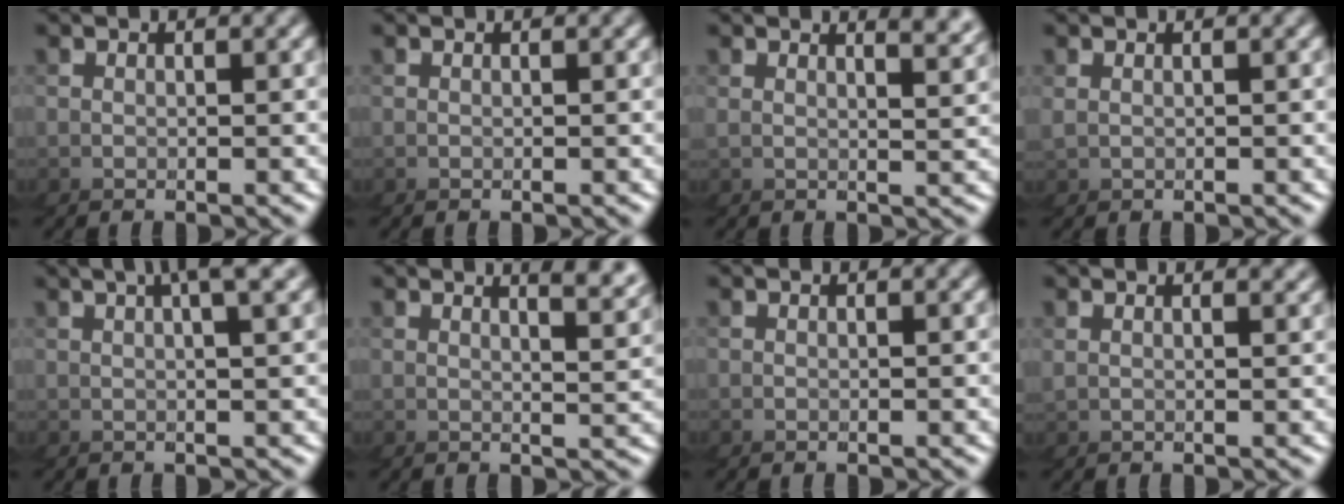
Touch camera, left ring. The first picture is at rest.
{"total": 1.0, "force": [0.1, -1.0, -0.3], "torque": [0.015, -0.002, 0.007]}
{"total": 3.6, "force": [2.5, -2.3, -0.8], "torque": [0.008, 0.021, 0.031]}
{"total": 0.7, "force": [0.1, -0.5, -0.6], "torque": [0.012, 0.004, 0.000]}
{"total": 2.5, "force": [1.1, -2.1, 1.0], "torque": [-0.027, 0.023, 0.012]}
{"total": 4.1, "force": [3.1, -2.6, -0.5], "torque": [0.005, 0.027, 0.038]}
{"total": 0.0}
{"total": 1.6, "force": [1.0, -0.8, -1.0], "torque": [0.018, 0.007, 0.009]}